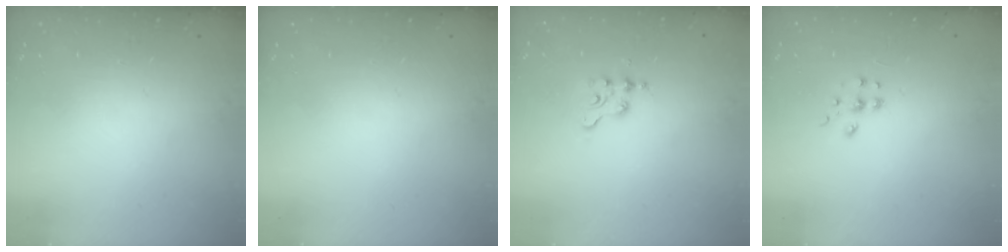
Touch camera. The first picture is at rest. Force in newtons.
{"total": 0.0}
{"total": 2.2, "press": 2.1, "slide": 0.3}
{"total": 6.2, "press": 6.1, "slide": 0.8}